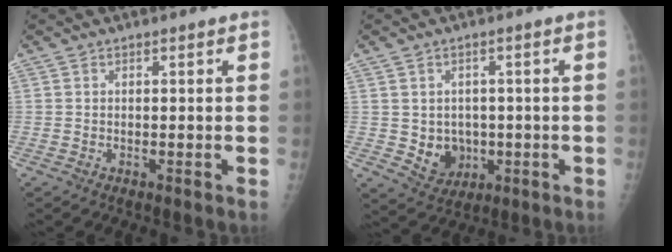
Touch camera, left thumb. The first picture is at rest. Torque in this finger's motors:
{"motor_torque": [-0.02, 0.01, 0.05, -0.01, 0.01]}